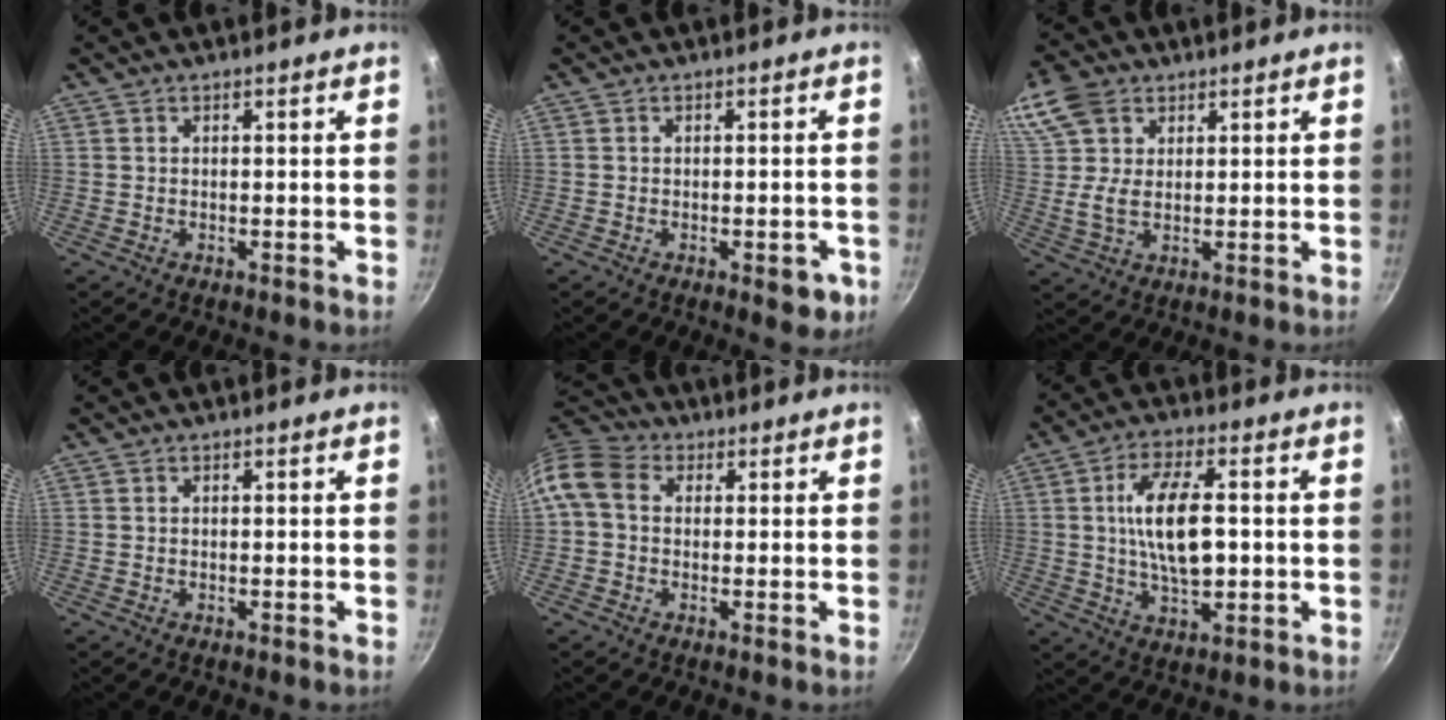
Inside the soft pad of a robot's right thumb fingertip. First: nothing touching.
{"total": 4.7, "force": [-1.9, 2.2, 3.7], "torque": [-0.027, 0.008, -0.020]}
{"total": 9.8, "force": [4.2, 6.6, 5.9], "torque": [-0.111, -0.002, 0.075]}
{"total": 0.0}
{"total": 8.9, "force": [1.0, 6.9, 5.5], "torque": [-0.105, 0.022, 0.001]}
{"total": 12.6, "force": [0.5, 5.7, 11.2], "torque": [-0.195, 0.011, 0.011]}